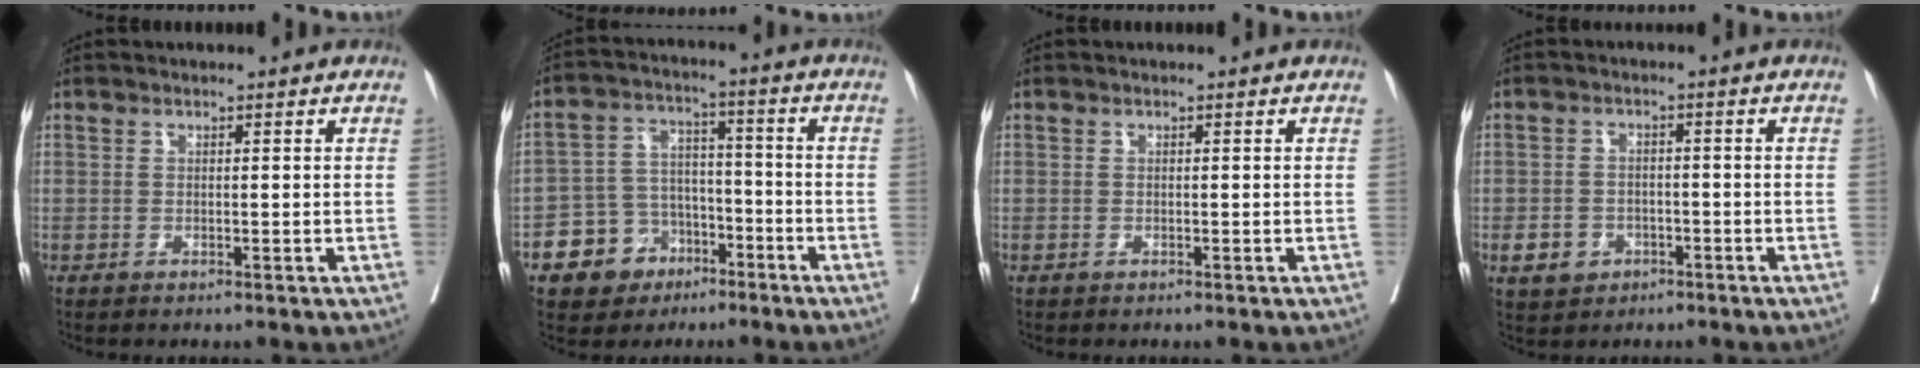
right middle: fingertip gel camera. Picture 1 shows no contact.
{"total": 8.7, "force": [-4.8, 6.9, 2.4], "torque": [-0.044, 0.019, -0.075]}
{"total": 0.0}
{"total": 4.6, "force": [-2.2, 3.8, 1.4], "torque": [-0.020, 0.006, -0.027]}